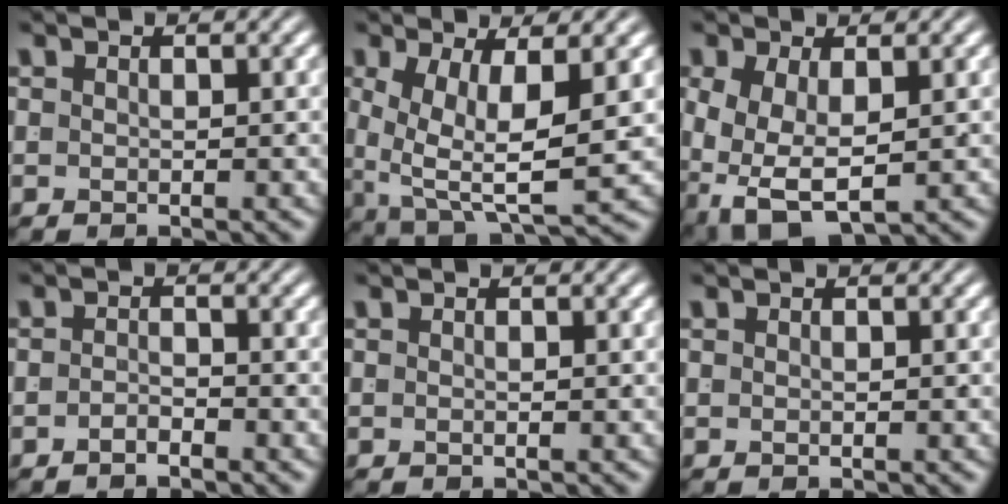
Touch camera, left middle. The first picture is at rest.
{"total": 7.5, "force": [-0.3, 3.5, 6.6], "torque": [-0.115, -0.040, 0.021]}
{"total": 6.8, "force": [-2.6, 4.6, 4.2], "torque": [-0.102, -0.053, -0.016]}
{"total": 1.5, "force": [-1.5, -0.4, 0.2], "torque": [0.005, -0.003, -0.028]}
{"total": 0.0}
{"total": 0.0}